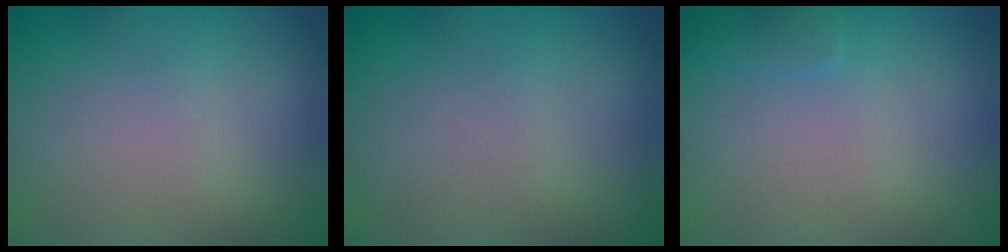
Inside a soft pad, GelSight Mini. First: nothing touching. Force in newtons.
{"total": 0.0}
{"total": 0.9, "press": 0.9, "slide": 0.1}